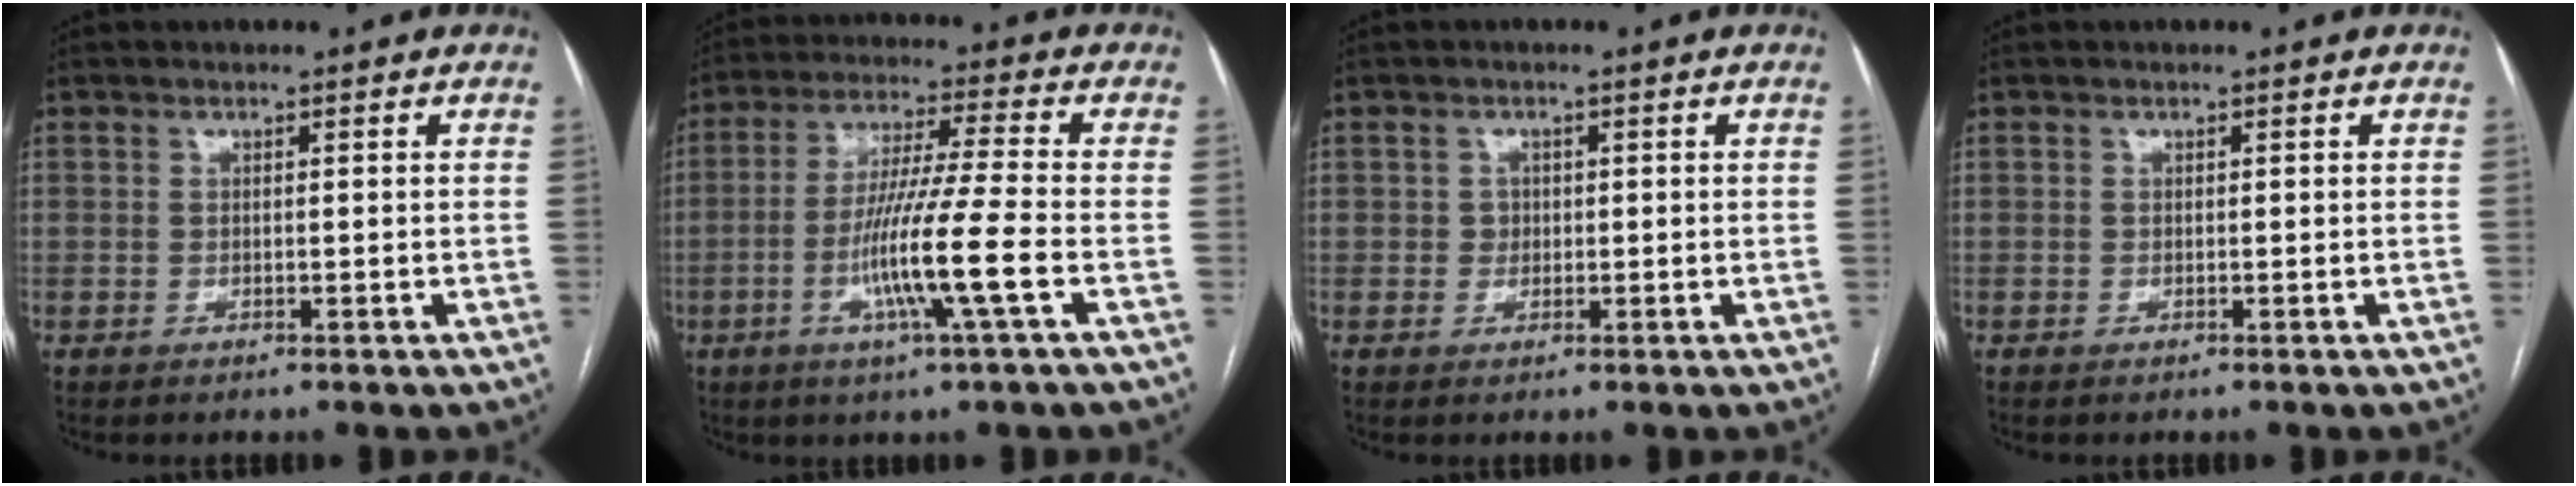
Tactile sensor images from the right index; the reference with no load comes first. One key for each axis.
{"total": 11.7, "fx": -3.6, "fy": -1.2, "fz": 11.1, "tx": -0.214, "ty": -0.013, "tz": -0.071}
{"total": 1.5, "fx": 0.1, "fy": 1.4, "fz": 0.5, "tx": -0.006, "ty": 0.002, "tz": 0.002}
{"total": 0.0}